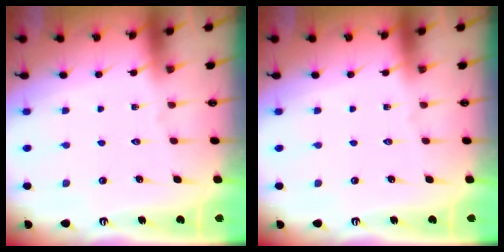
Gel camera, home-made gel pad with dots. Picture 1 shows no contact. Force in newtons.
{"total": 0.0}